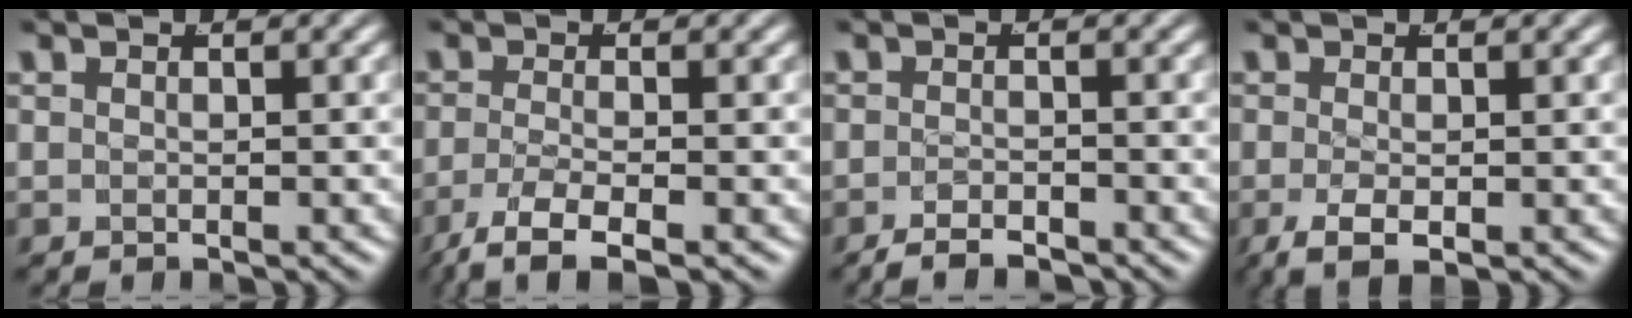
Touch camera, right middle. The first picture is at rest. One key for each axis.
{"total": 5.7, "fx": -4.0, "fy": 1.7, "fz": 3.7, "tx": -0.078, "ty": -0.034, "tz": -0.046}
{"total": 2.7, "fx": -2.6, "fy": 0.3, "fz": 0.5, "tx": -0.011, "ty": -0.009, "tz": -0.042}
{"total": 2.9, "fx": -1.4, "fy": 1.0, "fz": 2.3, "tx": -0.053, "ty": -0.022, "tz": -0.009}